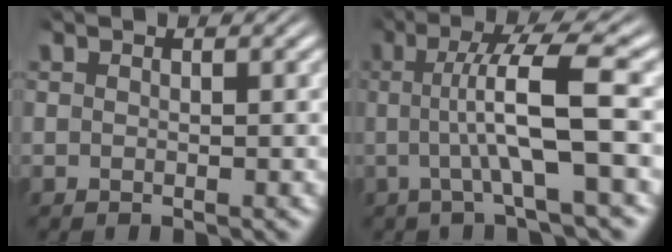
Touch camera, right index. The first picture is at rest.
{"total": 5.7, "force": [0.8, 0.5, 5.6], "torque": [-0.095, 0.009, 0.009]}